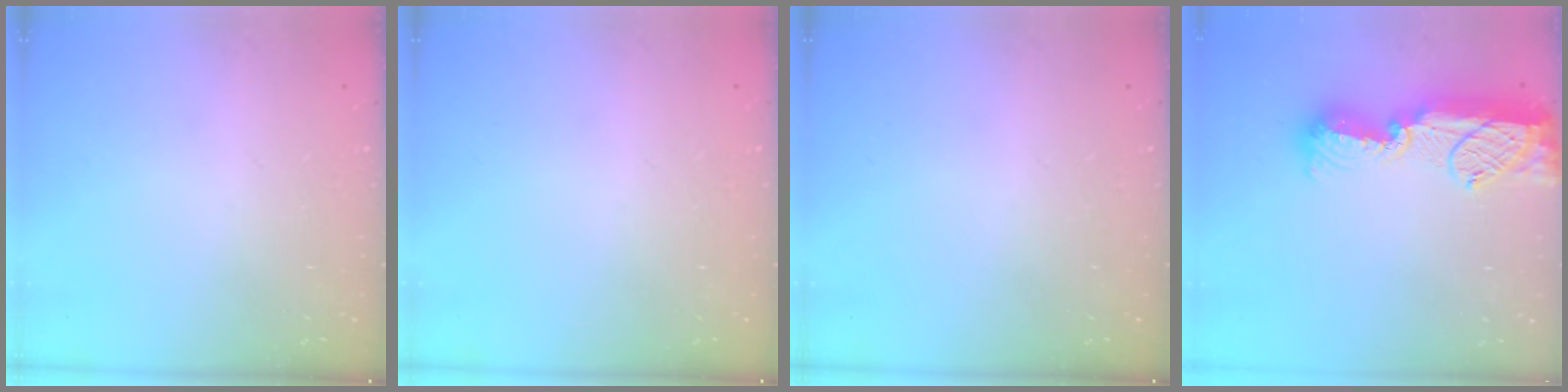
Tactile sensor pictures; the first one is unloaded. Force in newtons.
{"total": 0.0}
{"total": 0.0}
{"total": 17.4, "press": 16.6, "slide": 5.5}